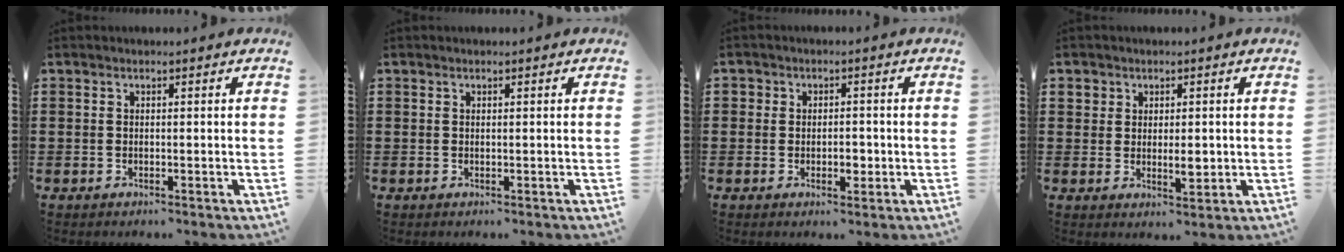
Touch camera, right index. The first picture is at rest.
{"total": 0.0}
{"total": 2.8, "force": [-0.6, 2.2, 1.7], "torque": [-0.036, 0.007, -0.014]}
{"total": 3.4, "force": [0.4, 2.4, 2.4], "torque": [-0.035, 0.003, 0.003]}